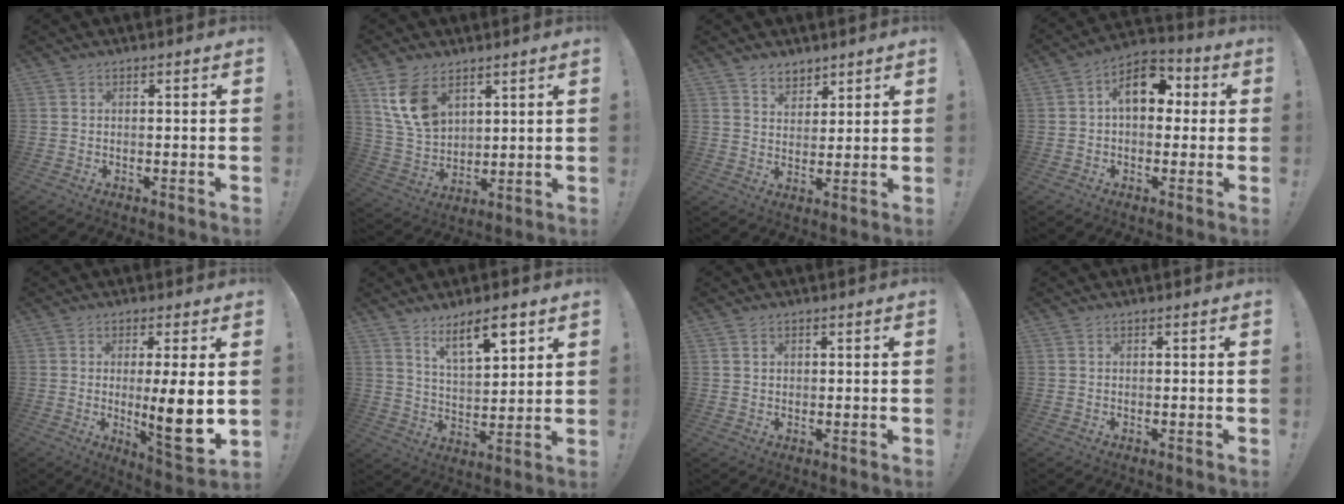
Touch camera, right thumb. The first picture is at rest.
{"total": 12.6, "force": [6.7, 8.1, 6.9], "torque": [-0.142, -0.029, 0.133]}
{"total": 5.4, "force": [4.3, 3.3, 0.4], "torque": [0.000, -0.034, 0.081]}
{"total": 12.3, "force": [3.1, 8.0, 8.8], "torque": [-0.116, 0.004, 0.058]}
{"total": 12.0, "force": [-0.1, 1.4, 11.9], "torque": [-0.166, -0.024, -0.003]}
{"total": 10.5, "force": [7.2, 3.1, 7.0], "torque": [-0.102, -0.040, 0.121]}
{"total": 1.3, "force": [0.7, 1.0, 0.4], "torque": [-0.009, 0.002, 0.014]}
{"total": 0.0}